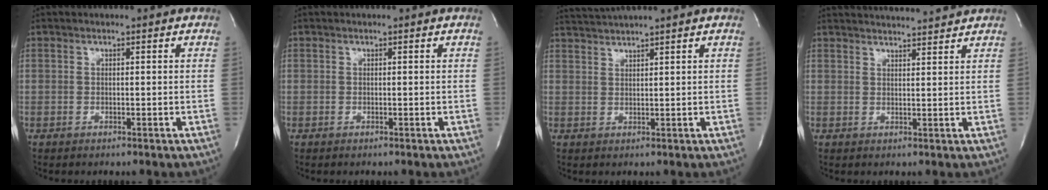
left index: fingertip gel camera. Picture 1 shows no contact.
{"total": 0.0}
{"total": 4.4, "force": [4.0, -1.5, 1.2], "torque": [-0.021, 0.013, 0.075]}
{"total": 9.0, "force": [8.8, -0.1, 2.2], "torque": [-0.036, 0.011, 0.115]}